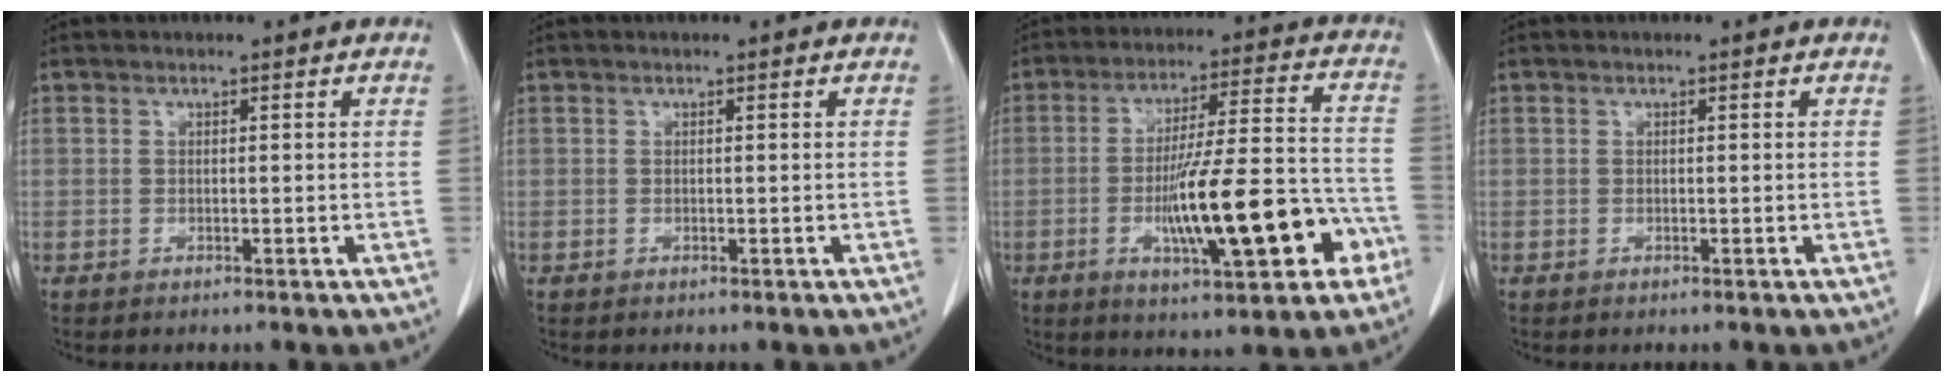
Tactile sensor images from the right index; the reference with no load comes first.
{"total": 0.0}
{"total": 17.5, "force": [-5.8, 3.2, 16.2], "torque": [-0.255, 0.013, -0.081]}
{"total": 0.0}